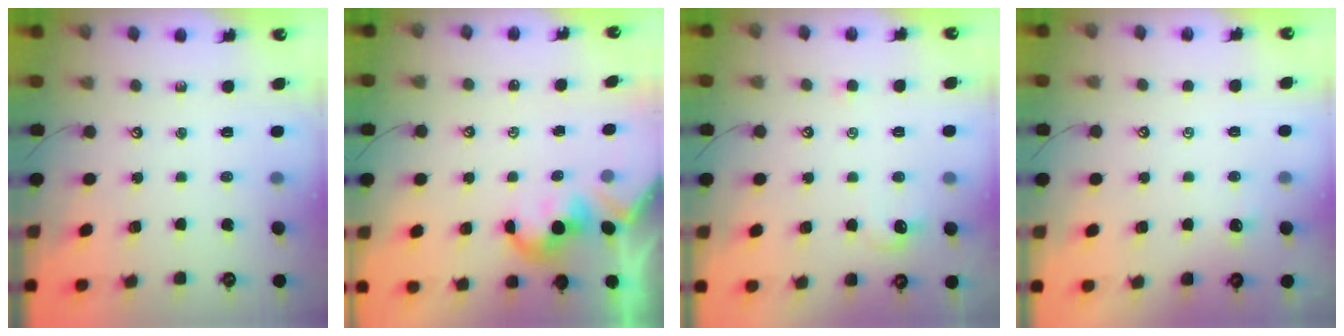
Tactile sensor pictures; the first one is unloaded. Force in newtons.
{"total": 2.0, "press": 1.9, "slide": 0.4}
{"total": 1.0, "press": 0.9, "slide": 0.6}
{"total": 2.6, "press": 2.6, "slide": 0.2}